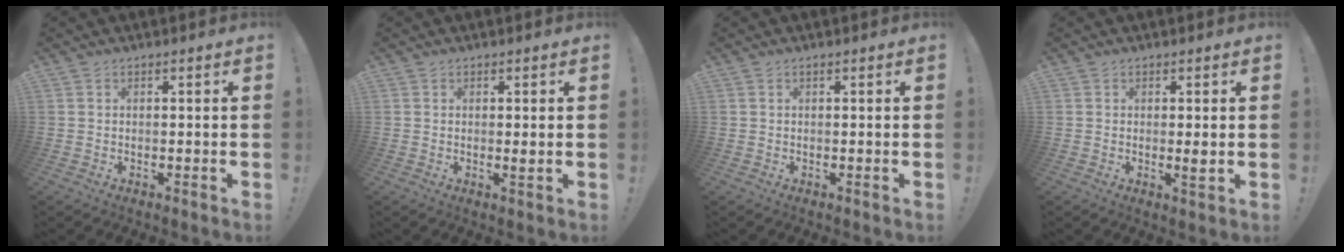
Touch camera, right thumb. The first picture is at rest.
{"total": 1.4, "force": [0.3, 0.2, 1.3], "torque": [-0.007, -0.007, 0.001]}
{"total": 0.0}
{"total": 2.5, "force": [0.4, 0.3, 2.5], "torque": [-0.026, -0.010, 0.003]}